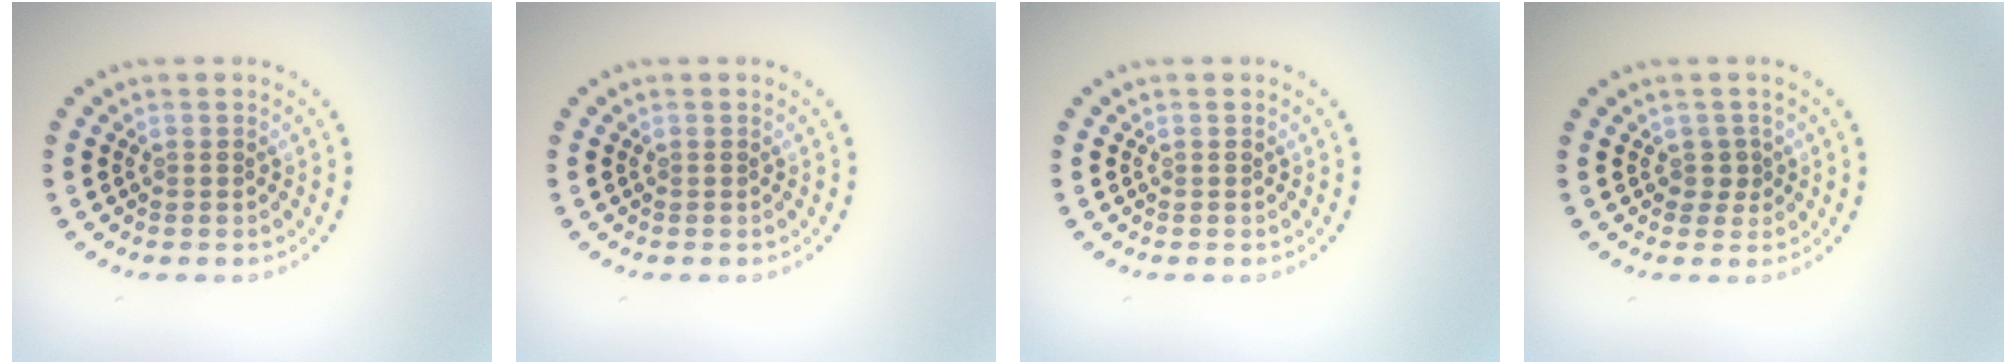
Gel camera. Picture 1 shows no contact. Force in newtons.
{"total": 0.0}
{"total": 0.0}
{"total": 1.1, "press": 0.7, "slide": 0.8}